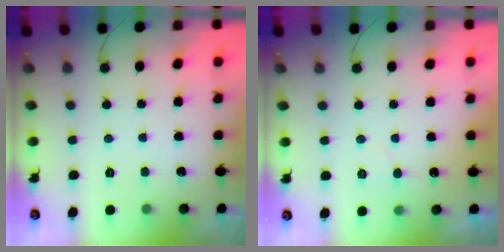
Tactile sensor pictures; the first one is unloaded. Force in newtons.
{"total": 4.6, "press": 4.6, "slide": 0.3}